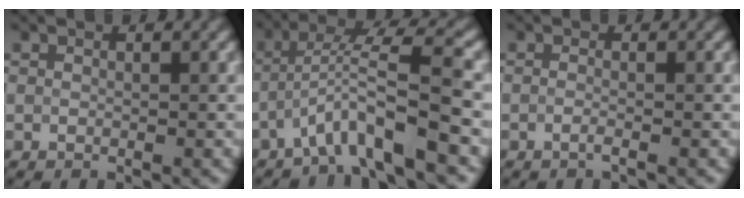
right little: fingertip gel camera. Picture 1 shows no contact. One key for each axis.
{"total": 5.8, "fx": -2.7, "fy": 0.6, "fz": 5.0, "tx": -0.089, "ty": 0.020, "tz": -0.052}
{"total": 1.0, "fx": -0.4, "fy": 0.3, "fz": 0.9, "tx": -0.012, "ty": -0.006, "tz": -0.011}